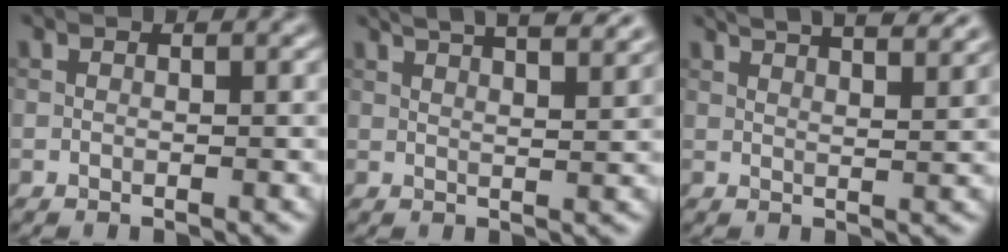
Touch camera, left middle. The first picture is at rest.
{"total": 8.9, "force": [6.4, 3.1, 5.4], "torque": [-0.039, 0.040, 0.053]}
{"total": 8.2, "force": [6.0, 2.7, 4.8], "torque": [-0.031, 0.035, 0.048]}